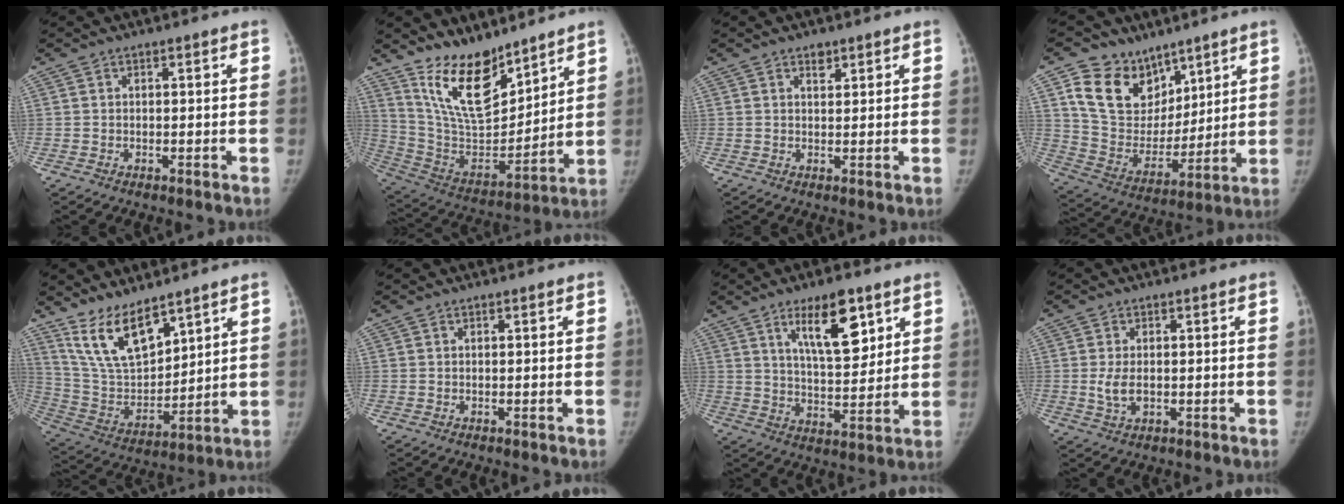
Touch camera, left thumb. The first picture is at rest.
{"total": 17.2, "force": [12.7, 7.0, 9.3], "torque": [-0.118, -0.088, 0.248]}
{"total": 2.1, "force": [1.4, 1.1, 1.0], "torque": [-0.005, -0.008, 0.022]}
{"total": 16.5, "force": [9.8, 11.7, 6.4], "torque": [-0.073, -0.054, 0.192]}
{"total": 13.8, "force": [9.9, 5.4, 7.9], "torque": [-0.119, -0.062, 0.211]}
{"total": 0.0}
{"total": 13.1, "force": [7.0, 4.9, 9.9], "torque": [-0.134, -0.042, 0.121]}
{"total": 3.8, "force": [-0.1, 2.3, 3.1], "torque": [-0.063, -0.006, 0.003]}